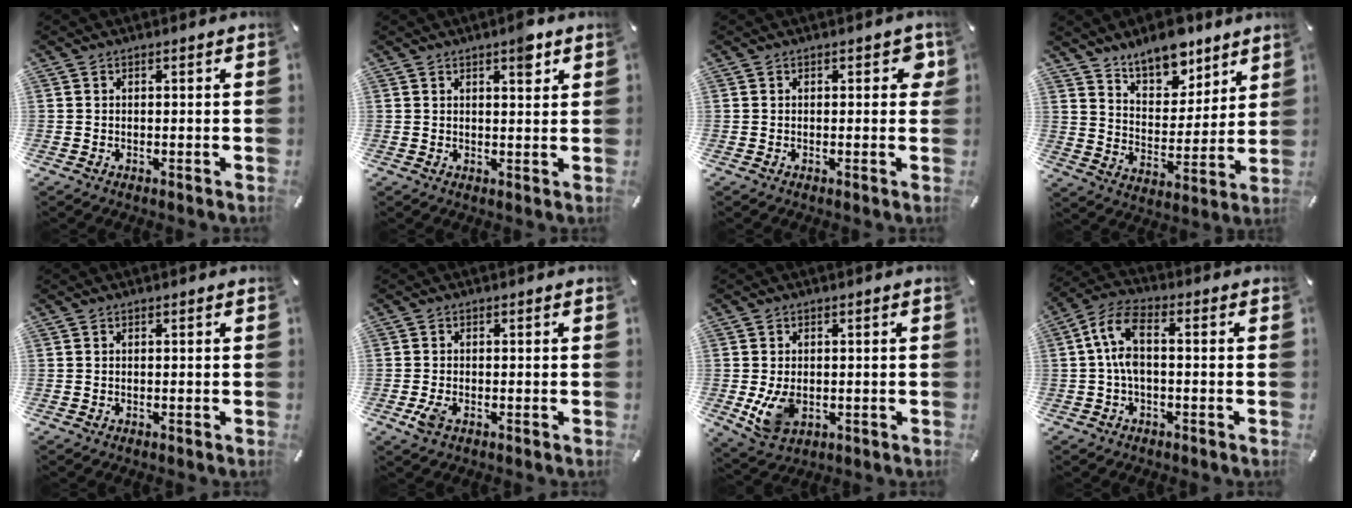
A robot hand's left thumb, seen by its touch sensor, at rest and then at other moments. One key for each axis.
{"total": 4.2, "fx": 2.6, "fy": 1.4, "fz": 3.0, "tx": -0.030, "ty": -0.010, "tz": 0.039}
{"total": 3.0, "fx": 0.8, "fy": 1.7, "fz": 2.3, "tx": -0.015, "ty": -0.002, "tz": 0.006}
{"total": 11.3, "fx": 9.8, "fy": 5.0, "fz": 2.6, "tx": -0.046, "ty": -0.073, "tz": 0.181}
{"total": 0.0}
{"total": 3.0, "fx": -1.2, "fy": 1.7, "fz": 2.2, "tx": -0.055, "ty": -0.002, "tz": -0.024}
{"total": 6.6, "fx": -0.8, "fy": 4.8, "fz": 4.4, "tx": -0.091, "ty": -0.006, "tz": -0.015}
{"total": 8.3, "fx": -0.4, "fy": 4.0, "fz": 7.3, "tx": -0.160, "ty": 0.004, "tz": -0.011}